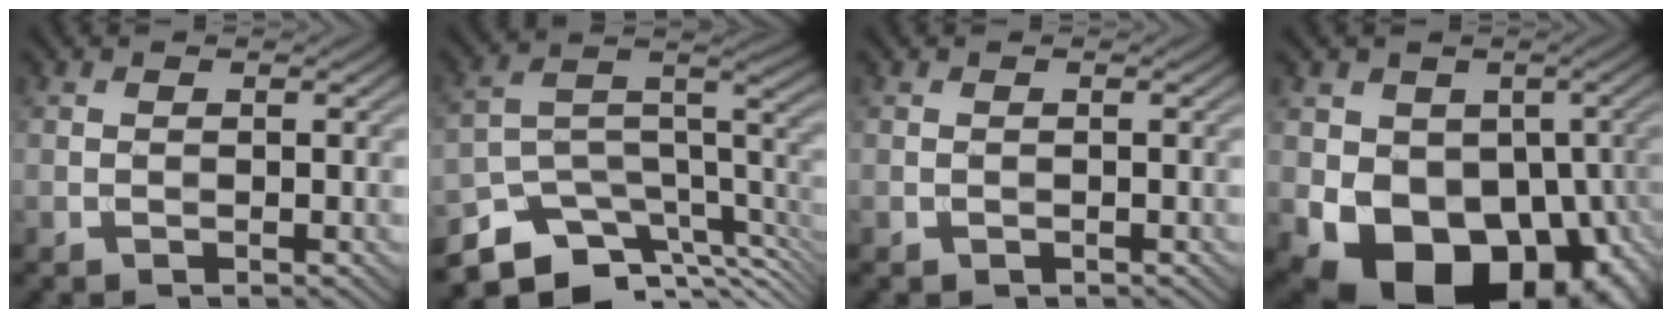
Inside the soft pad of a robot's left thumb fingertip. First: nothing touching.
{"total": 11.5, "force": [-8.1, 5.2, 6.3], "torque": [-0.138, -0.015, -0.126]}
{"total": 0.0}
{"total": 16.0, "force": [-5.1, 11.4, 10.0], "torque": [-0.157, -0.039, -0.079]}